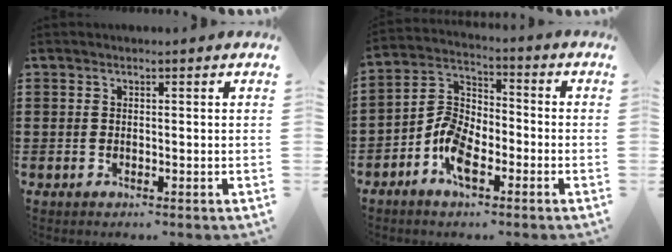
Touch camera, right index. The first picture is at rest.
{"total": 7.6, "force": [-3.6, 4.0, 5.4], "torque": [-0.133, 0.004, -0.074]}